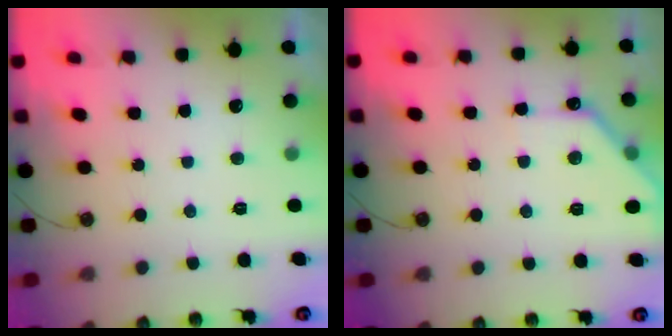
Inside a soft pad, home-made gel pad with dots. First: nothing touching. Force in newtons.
{"total": 10.0, "press": 10.0, "slide": 0.4}